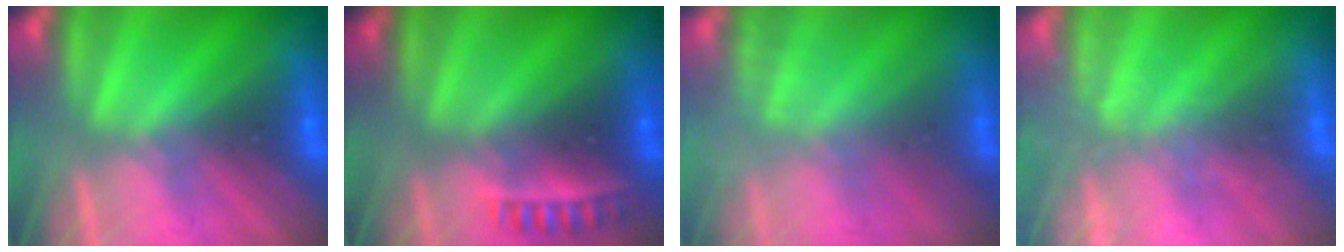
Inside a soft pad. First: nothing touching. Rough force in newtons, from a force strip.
{"total": 2.4}
{"total": 2.2}
{"total": 1.6}